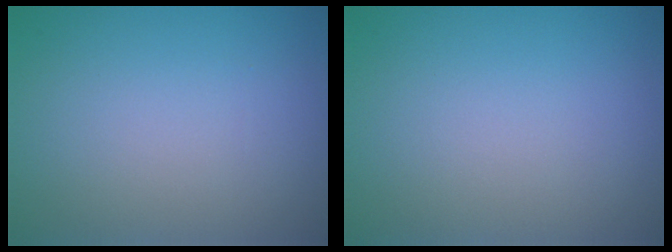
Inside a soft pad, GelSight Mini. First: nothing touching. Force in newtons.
{"total": 0.0}